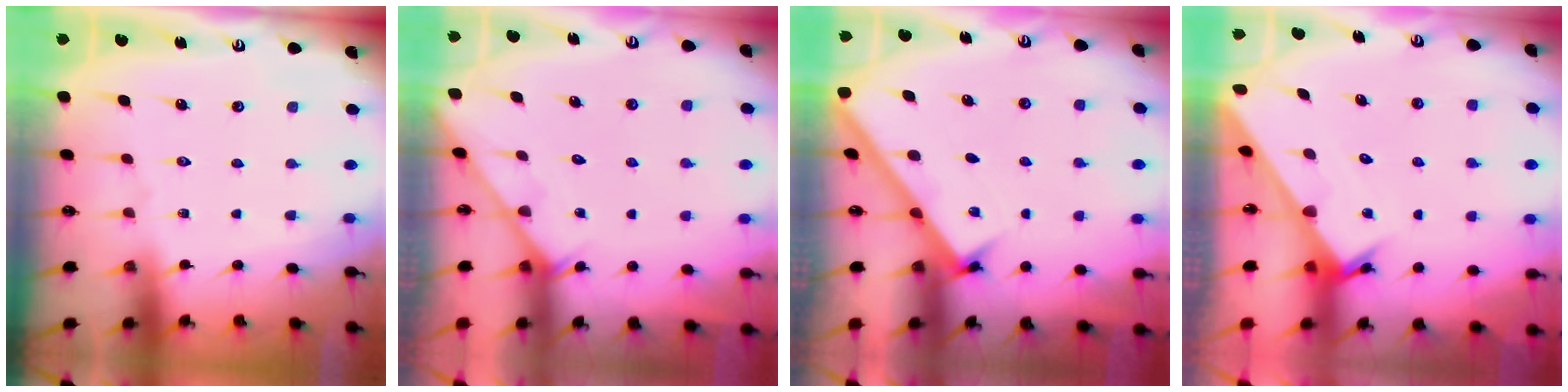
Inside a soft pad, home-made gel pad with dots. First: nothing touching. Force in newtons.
{"total": 3.5, "press": 3.5, "slide": 0.3}
{"total": 2.8, "press": 2.7, "slide": 0.3}
{"total": 2.3, "press": 2.3, "slide": 0.0}